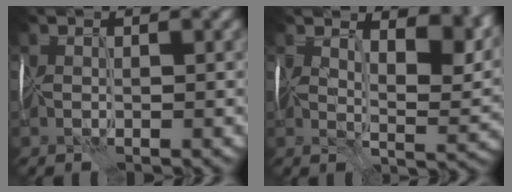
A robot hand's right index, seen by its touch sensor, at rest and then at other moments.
{"total": 9.3, "force": [5.4, 3.7, 6.7], "torque": [-0.094, 0.005, 0.075]}